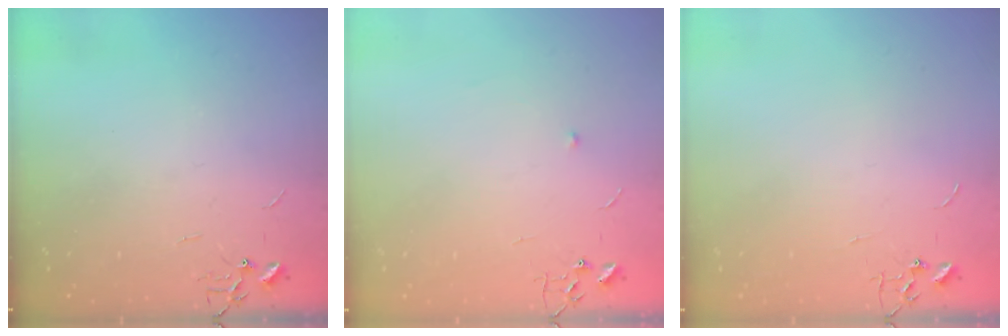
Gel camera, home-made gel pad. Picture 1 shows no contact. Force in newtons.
{"total": 4.3, "press": 4.1, "slide": 1.2}
{"total": 0.0}